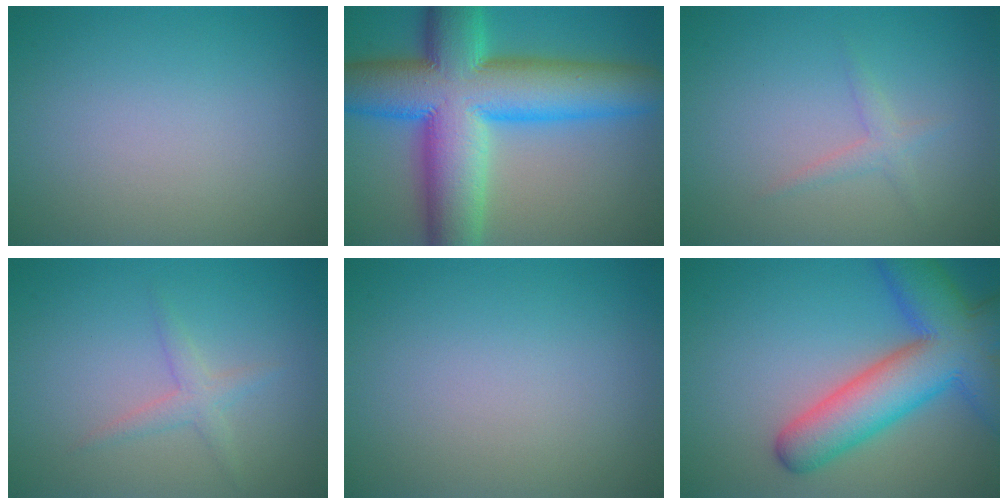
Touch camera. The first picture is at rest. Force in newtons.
{"total": 15.6, "press": 15.6, "slide": 0.3}
{"total": 1.3, "press": 1.3, "slide": 0.1}
{"total": 1.6, "press": 1.6, "slide": 0.1}
{"total": 0.0}
{"total": 9.9, "press": 9.9, "slide": 0.4}